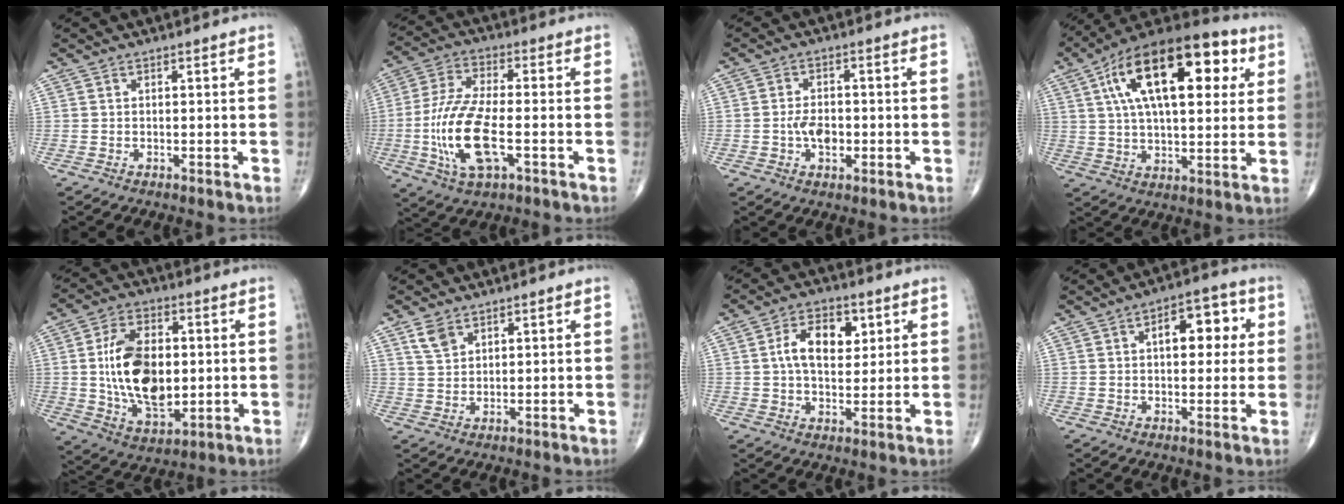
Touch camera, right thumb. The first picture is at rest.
{"total": 14.7, "force": [-3.4, 5.7, 13.2], "torque": [-0.284, 0.010, -0.061]}
{"total": 4.9, "force": [-1.0, 3.0, 3.7], "torque": [-0.053, 0.005, -0.018]}
{"total": 24.3, "force": [8.2, 11.1, 20.0], "torque": [-0.314, 0.014, 0.126]}
{"total": 16.9, "force": [0.6, 9.9, 13.6], "torque": [-0.221, -0.006, 0.018]}
{"total": 3.7, "force": [2.4, 2.2, 1.8], "torque": [-0.028, -0.008, 0.053]}
{"total": 9.8, "force": [2.7, 5.9, 7.3], "torque": [-0.098, -0.002, 0.042]}
{"total": 9.6, "force": [2.3, 5.2, 7.8], "torque": [-0.071, 0.014, 0.027]}